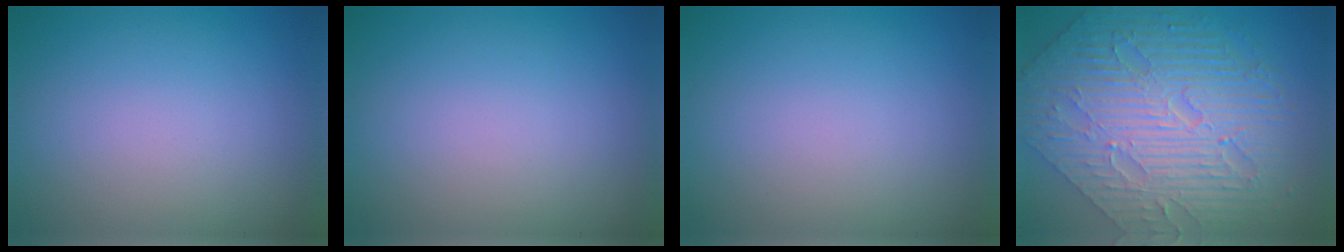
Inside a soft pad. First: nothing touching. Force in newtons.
{"total": 0.0}
{"total": 0.0}
{"total": 10.4, "press": 7.1, "slide": 7.6}